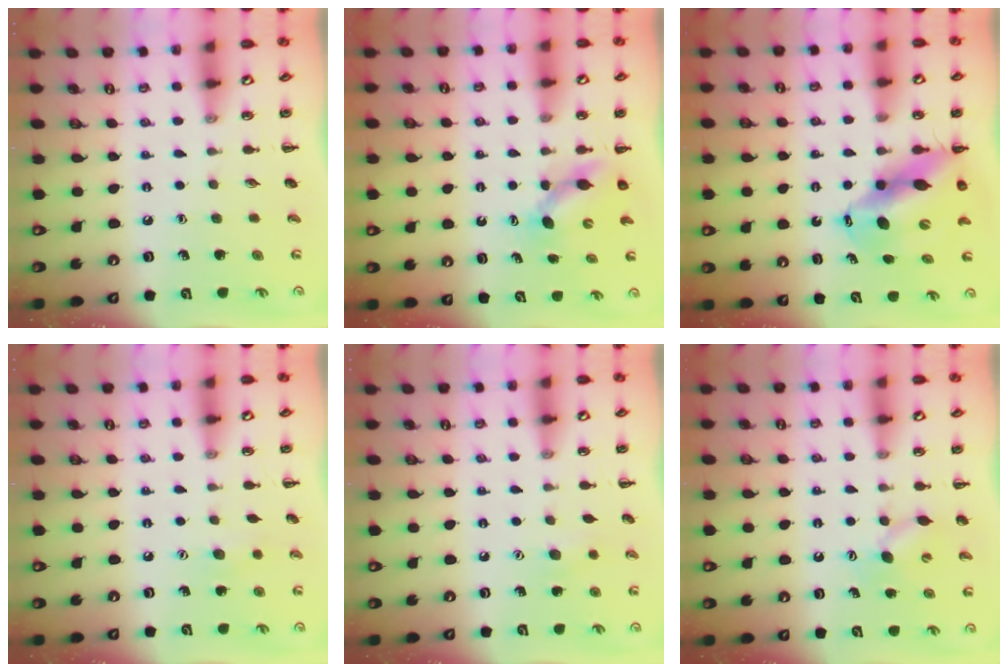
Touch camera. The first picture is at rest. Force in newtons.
{"total": 5.4, "press": 5.3, "slide": 1.0}
{"total": 13.5, "press": 12.9, "slide": 3.7}
{"total": 6.0, "press": 5.8, "slide": 1.2}
{"total": 5.5, "press": 5.4, "slide": 1.1}
{"total": 6.5, "press": 6.3, "slide": 1.5}